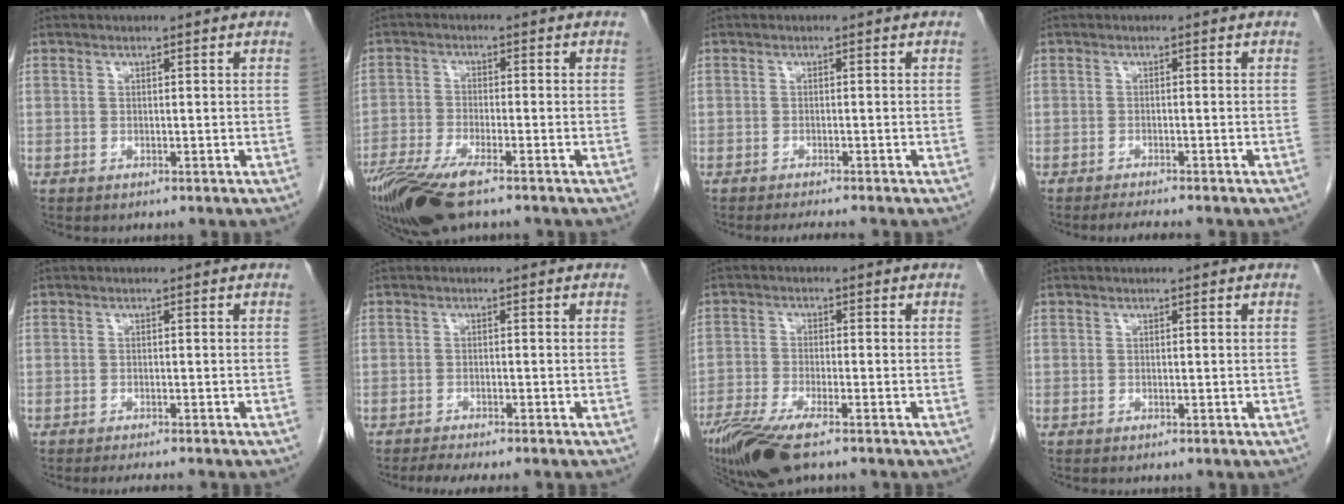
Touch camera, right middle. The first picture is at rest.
{"total": 11.2, "force": [-8.1, 2.2, 7.5], "torque": [-0.140, -0.020, -0.143]}
{"total": 2.8, "force": [-2.5, -0.4, 1.2], "torque": [-0.018, -0.009, -0.037]}
{"total": 3.3, "force": [-2.9, -0.2, 1.5], "torque": [-0.027, -0.011, -0.043]}
{"total": 3.0, "force": [-2.7, -0.1, 1.3], "torque": [-0.018, -0.009, -0.037]}
{"total": 4.0, "force": [-3.4, -0.2, 2.0], "torque": [-0.033, -0.011, -0.054]}
{"total": 9.6, "force": [-6.8, 1.8, 6.5], "torque": [-0.118, -0.020, -0.120]}
{"total": 0.0}